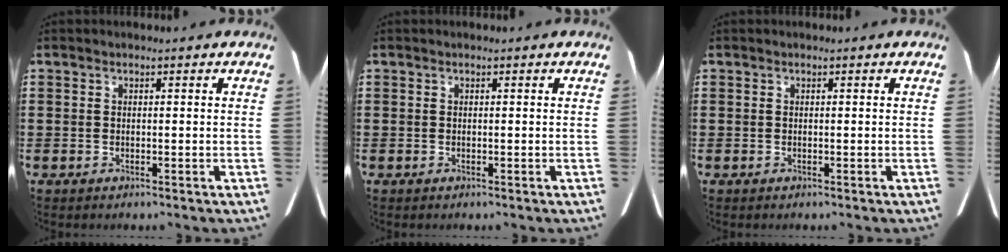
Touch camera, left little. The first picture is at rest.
{"total": 0.0}
{"total": 0.0}